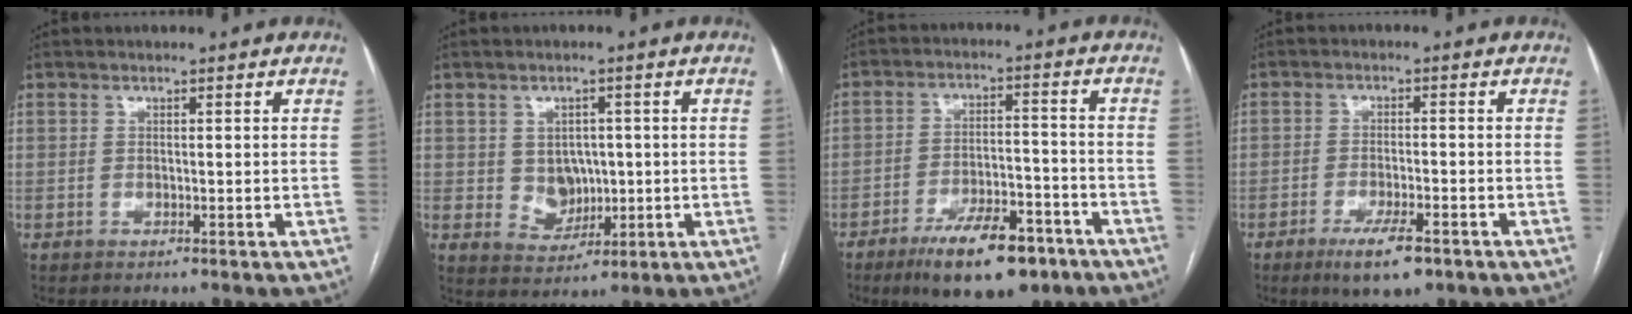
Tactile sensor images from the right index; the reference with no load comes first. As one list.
[{"total": 5.2, "force": [0.3, 4.3, 3.0], "torque": [-0.042, 0.005, 0.018]}, {"total": 12.4, "force": [-8.2, 4.4, 8.2], "torque": [-0.129, 0.004, -0.129]}, {"total": 6.2, "force": [-3.8, 1.6, 4.7], "torque": [-0.087, -0.008, -0.058]}]